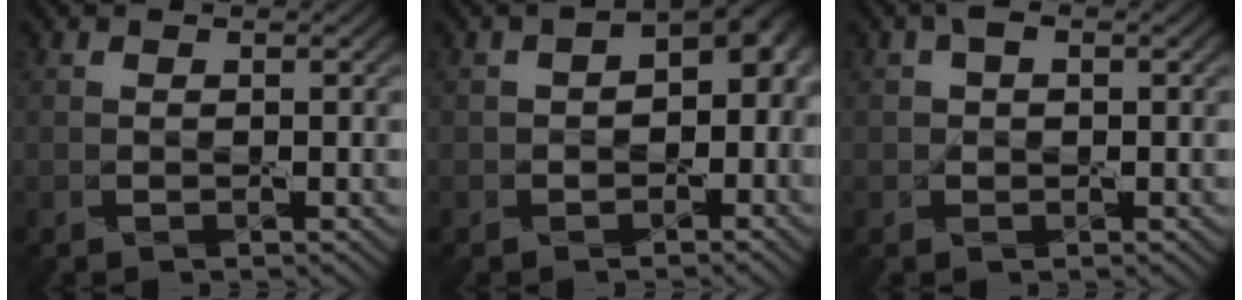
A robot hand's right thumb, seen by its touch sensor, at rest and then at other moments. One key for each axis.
{"total": 6.8, "fx": -0.5, "fy": 4.5, "fz": 5.1, "tx": -0.057, "ty": -0.007, "tz": -0.015}
{"total": 1.6, "fx": 0.6, "fy": 1.1, "fz": 0.9, "tx": -0.016, "ty": 0.008, "tz": 0.003}